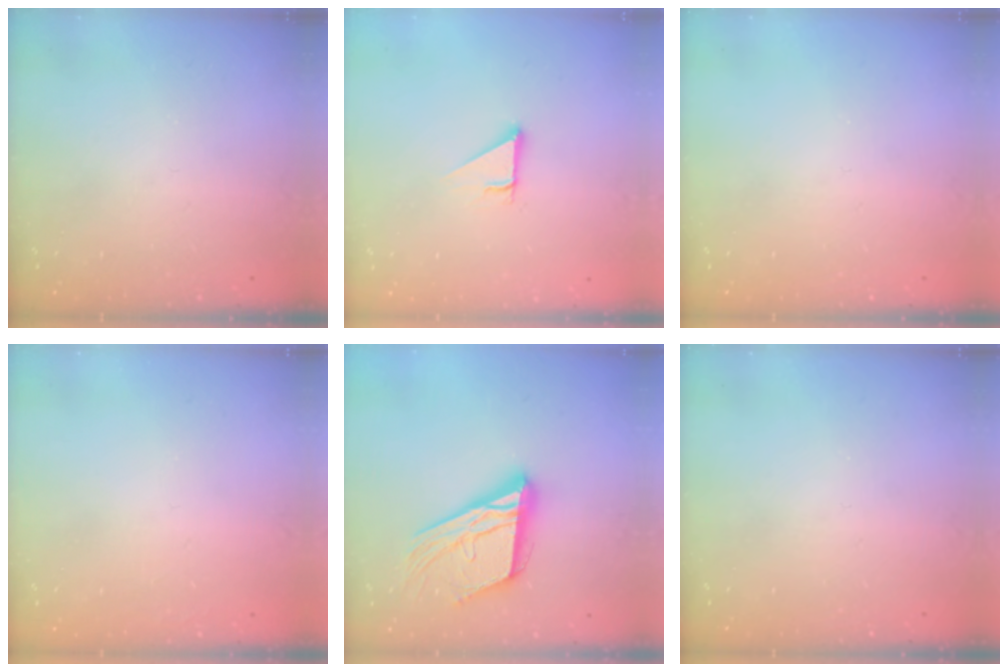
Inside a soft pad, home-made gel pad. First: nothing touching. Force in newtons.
{"total": 2.7, "press": 2.7, "slide": 0.3}
{"total": 0.0}
{"total": 1.5, "press": 1.5, "slide": 0.1}
{"total": 19.6, "press": 19.4, "slide": 2.8}
{"total": 0.0}